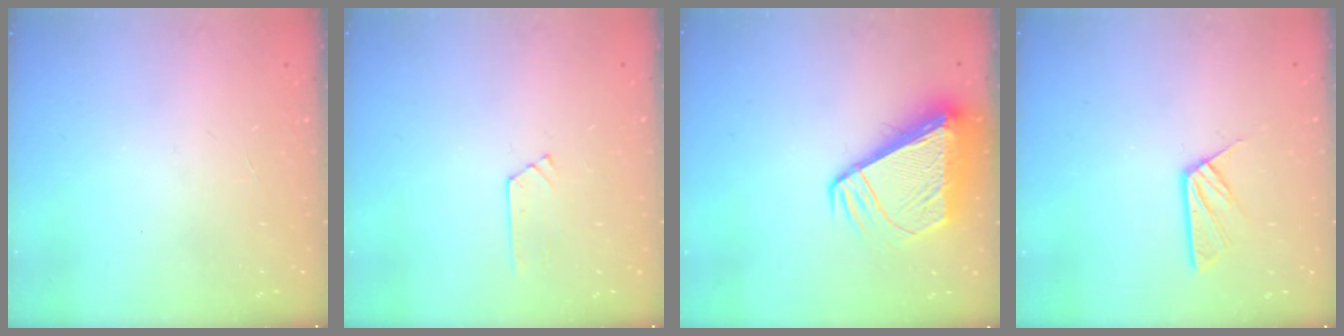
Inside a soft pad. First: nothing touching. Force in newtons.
{"total": 5.2, "press": 5.2, "slide": 0.5}
{"total": 10.0, "press": 9.9, "slide": 1.1}
{"total": 6.3, "press": 6.3, "slide": 0.5}